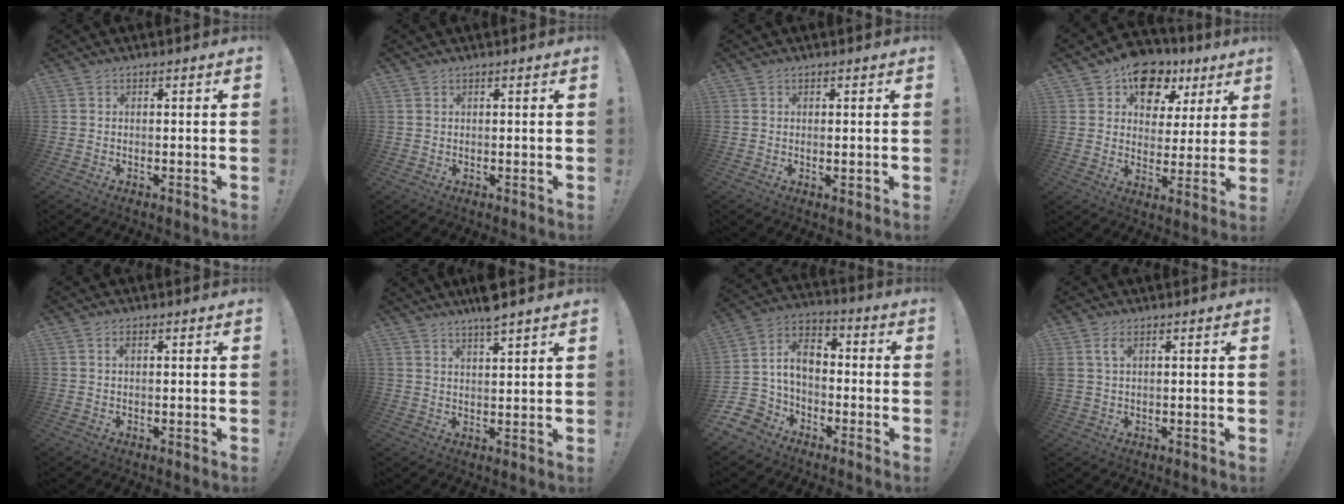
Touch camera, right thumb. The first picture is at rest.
{"total": 0.8, "force": [0.3, 0.7, 0.0], "torque": [0.007, -0.001, 0.005]}
{"total": 1.2, "force": [0.5, 0.3, 1.1], "torque": [-0.012, -0.005, 0.007]}
{"total": 13.4, "force": [7.6, 9.6, 5.6], "torque": [-0.079, -0.040, 0.139]}
{"total": 1.0, "force": [0.3, 0.5, 0.9], "torque": [-0.017, 0.004, 0.004]}
{"total": 5.5, "force": [4.8, 0.1, 2.7], "torque": [-0.042, -0.032, 0.082]}
{"total": 9.1, "force": [-1.0, 7.7, 4.7], "torque": [-0.101, 0.014, -0.013]}
{"total": 3.1, "force": [1.1, 1.1, 2.6], "torque": [-0.052, 0.002, 0.020]}